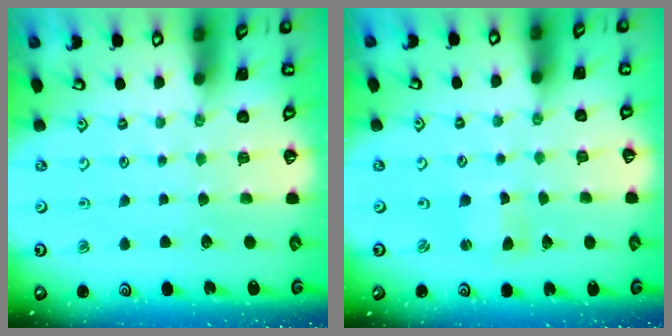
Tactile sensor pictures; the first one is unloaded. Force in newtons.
{"total": 1.3, "press": 1.2, "slide": 0.3}